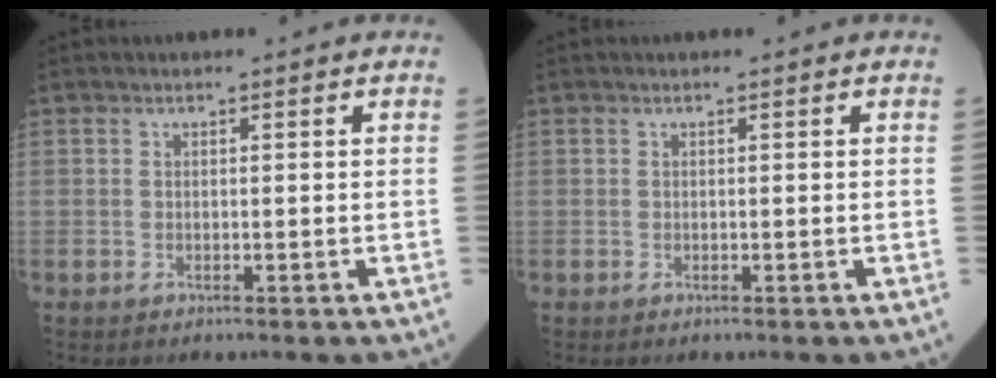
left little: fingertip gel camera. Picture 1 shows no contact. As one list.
[{"total": 0.0}]